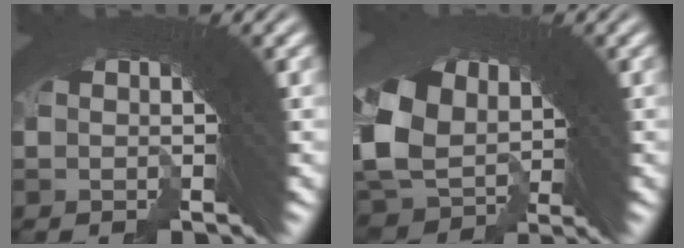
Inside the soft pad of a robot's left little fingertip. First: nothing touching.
{"total": 9.2, "force": [-0.7, 7.4, 5.4], "torque": [-0.146, -0.039, 0.002]}